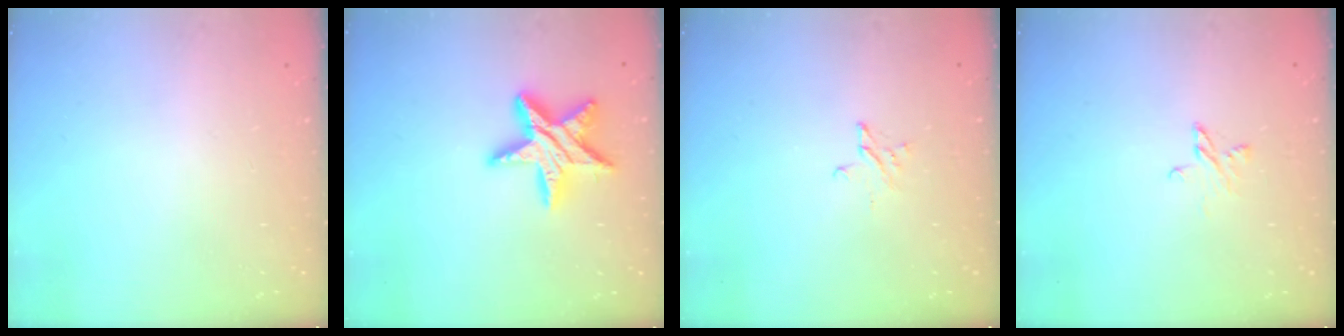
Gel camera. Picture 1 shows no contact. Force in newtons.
{"total": 14.0, "press": 14.0, "slide": 1.0}
{"total": 2.1, "press": 2.1, "slide": 0.2}
{"total": 3.8, "press": 3.8, "slide": 0.4}